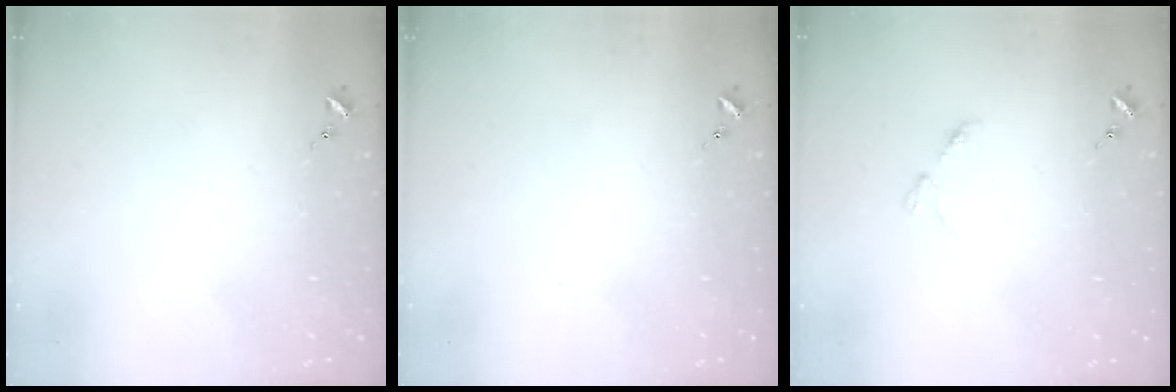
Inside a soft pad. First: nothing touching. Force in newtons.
{"total": 0.0}
{"total": 2.9, "press": 2.8, "slide": 0.4}